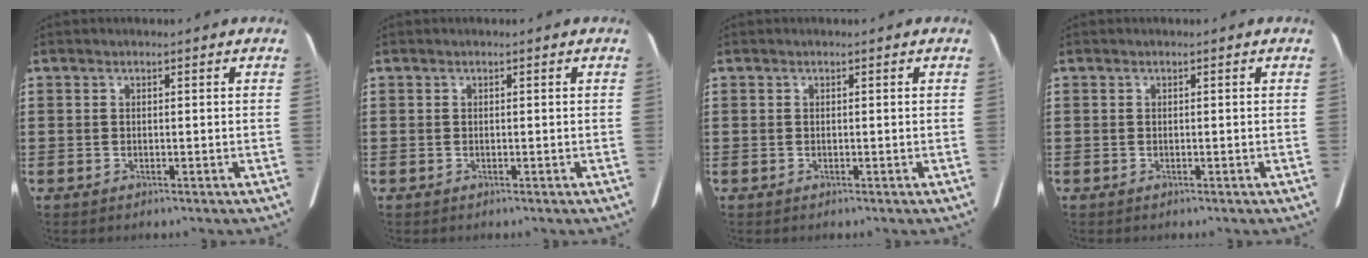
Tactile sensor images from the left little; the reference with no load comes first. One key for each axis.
{"total": 0.0}
{"total": 0.0}
{"total": 0.0}